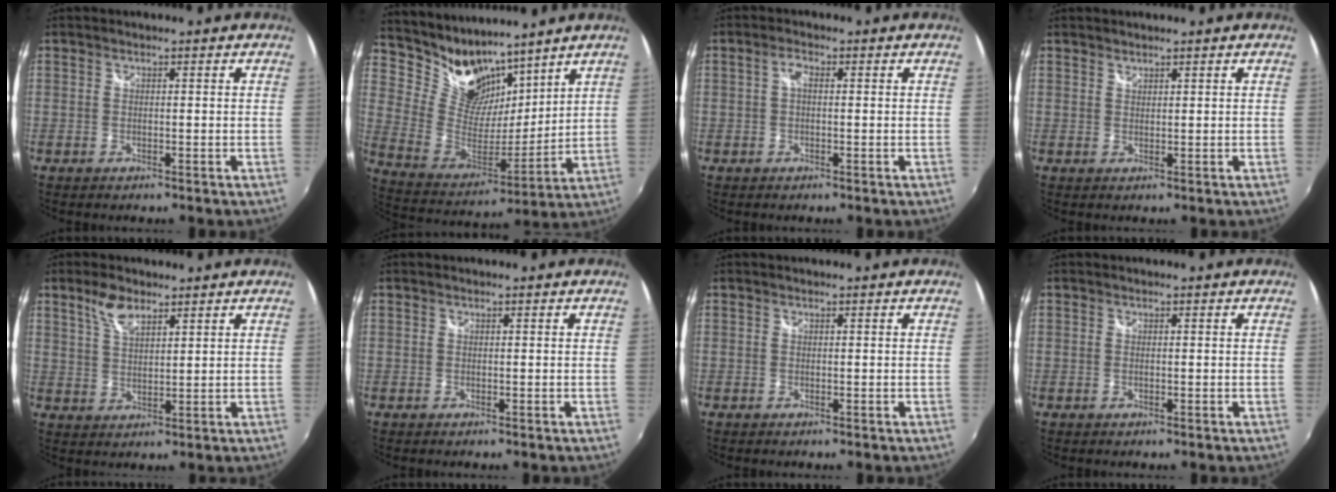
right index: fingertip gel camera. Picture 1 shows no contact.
{"total": 15.7, "force": [12.4, 8.2, 5.2], "torque": [-0.135, 0.005, 0.245]}
{"total": 1.8, "force": [0.1, 0.9, 1.5], "torque": [-0.031, 0.006, -0.001]}
{"total": 0.9, "force": [0.9, 0.3, 0.0], "torque": [0.001, 0.001, 0.017]}
{"total": 5.4, "force": [3.6, 2.4, 3.3], "torque": [-0.060, 0.006, 0.071]}
{"total": 0.0}
{"total": 0.0}
{"total": 0.0}